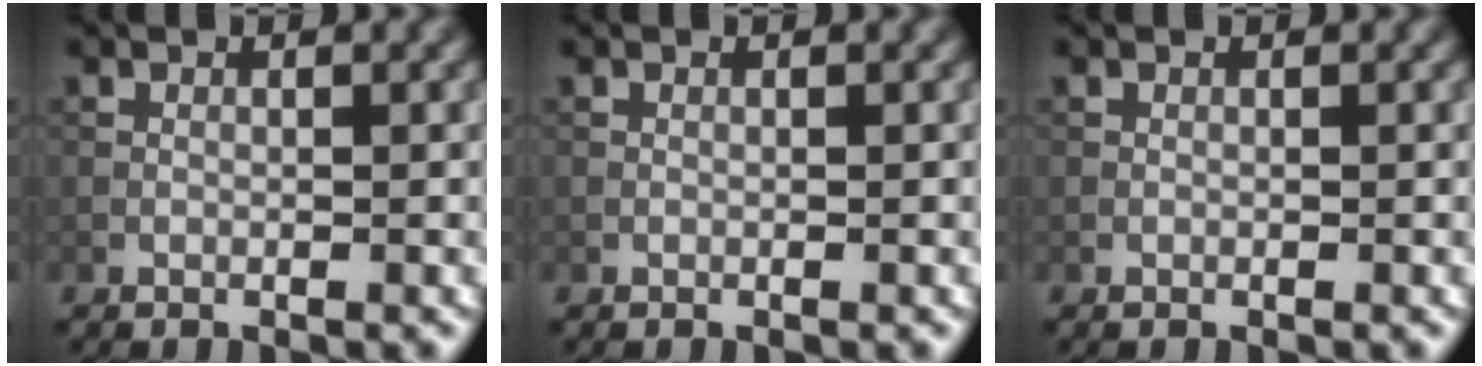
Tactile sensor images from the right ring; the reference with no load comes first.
{"total": 0.0}
{"total": 0.0}